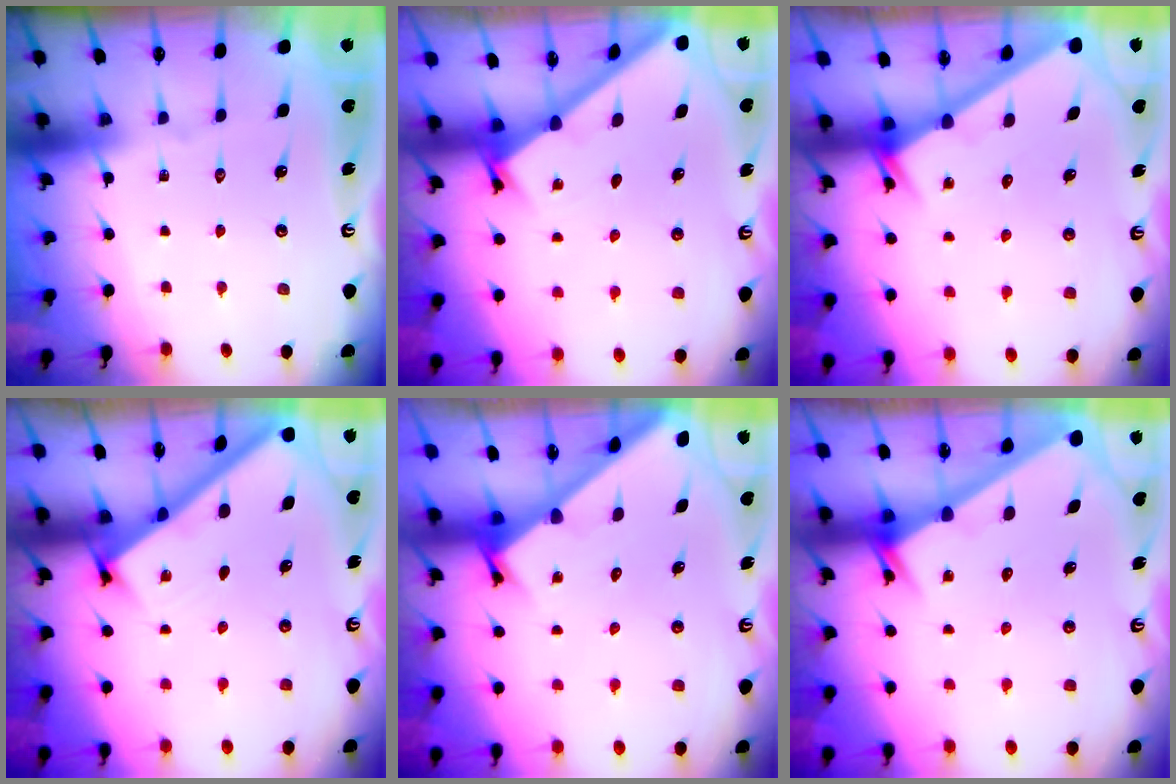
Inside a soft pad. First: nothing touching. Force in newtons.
{"total": 1.5, "press": 1.4, "slide": 0.1}
{"total": 2.6, "press": 2.6, "slide": 0.0}
{"total": 2.6, "press": 2.6, "slide": 0.3}
{"total": 2.2, "press": 2.2, "slide": 0.2}
{"total": 2.4, "press": 2.4, "slide": 0.1}